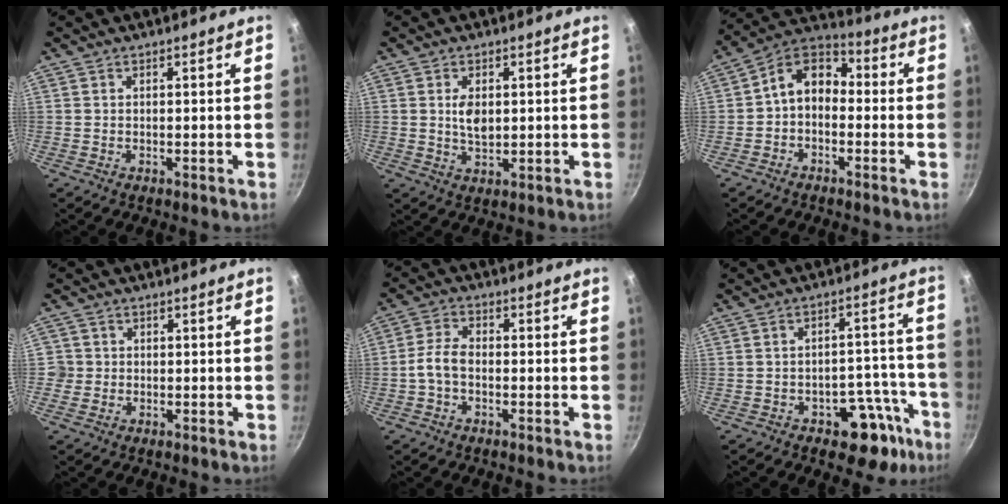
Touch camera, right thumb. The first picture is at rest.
{"total": 4.3, "force": [0.7, 2.5, 3.4], "torque": [-0.056, -0.008, 0.016]}
{"total": 9.6, "force": [-0.8, 6.9, 6.6], "torque": [-0.082, 0.038, -0.035]}
{"total": 2.4, "force": [-0.2, 2.4, -0.1], "torque": [0.018, 0.008, -0.006]}
{"total": 5.0, "force": [-1.2, 3.0, 3.8], "torque": [-0.076, 0.020, -0.029]}
{"total": 11.0, "force": [-6.3, 5.9, 6.9], "torque": [-0.050, 0.056, -0.081]}